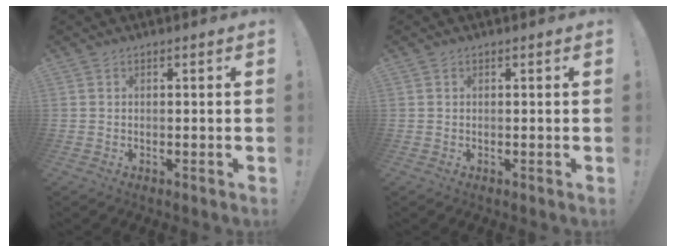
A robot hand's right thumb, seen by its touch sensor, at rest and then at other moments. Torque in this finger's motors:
{"motor_torque": [-0.21, 0.00, -0.21, 0.05, 0.06]}